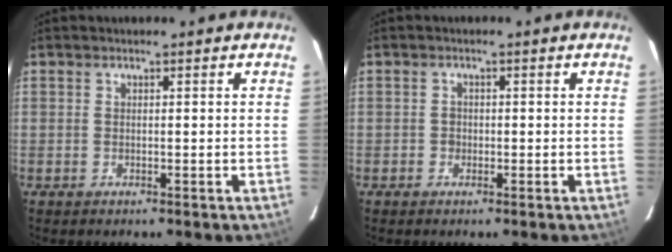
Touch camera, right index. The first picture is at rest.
{"total": 1.3, "force": [-0.5, 1.2, 0.2], "torque": [0.001, 0.001, -0.007]}